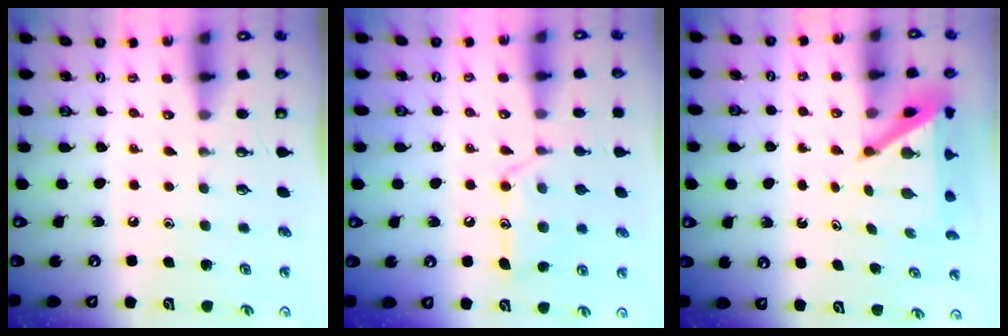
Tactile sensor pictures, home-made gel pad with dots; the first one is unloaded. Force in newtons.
{"total": 13.7, "press": 13.7, "slide": 0.9}
{"total": 4.6, "press": 4.6, "slide": 0.2}